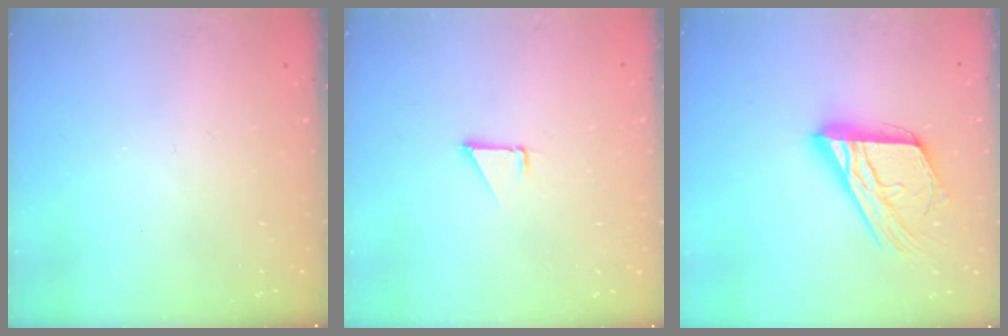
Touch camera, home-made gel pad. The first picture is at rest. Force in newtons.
{"total": 1.3, "press": 1.3, "slide": 0.1}
{"total": 18.7, "press": 18.6, "slide": 1.8}